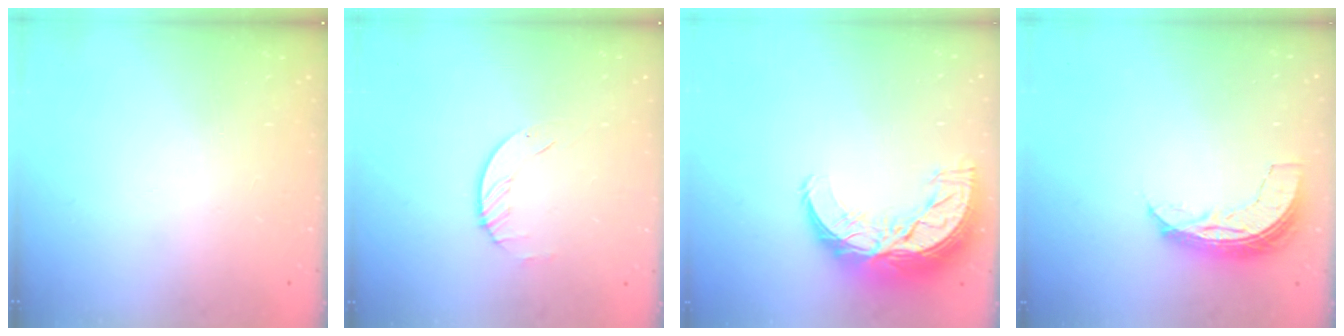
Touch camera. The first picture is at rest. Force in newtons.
{"total": 2.3, "press": 2.3, "slide": 0.3}
{"total": 14.7, "press": 14.7, "slide": 1.0}
{"total": 6.9, "press": 6.9, "slide": 0.5}